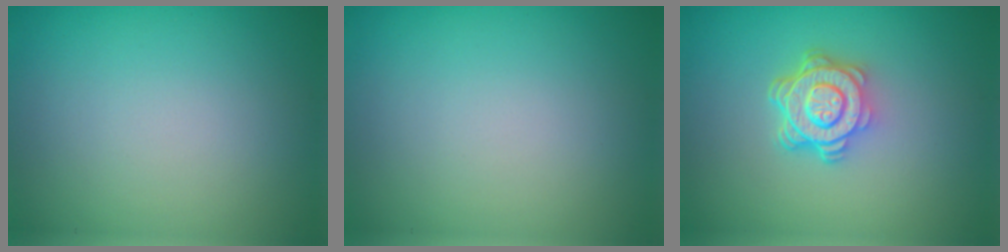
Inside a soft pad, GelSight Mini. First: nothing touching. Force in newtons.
{"total": 0.0}
{"total": 4.7, "press": 3.5, "slide": 3.1}